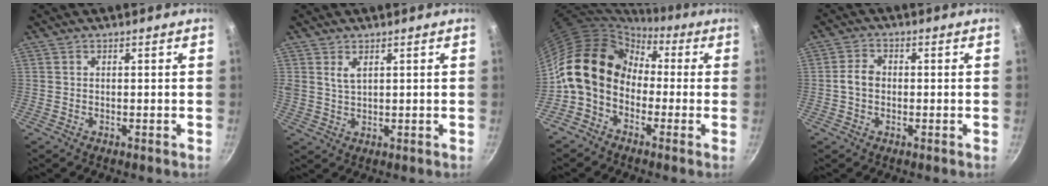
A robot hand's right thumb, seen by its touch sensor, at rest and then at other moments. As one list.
[{"total": 2.9, "force": [1.4, 1.6, 2.0], "torque": [-0.034, -0.008, 0.030]}, {"total": 14.5, "force": [-0.7, 11.3, 9.1], "torque": [-0.128, 0.042, -0.035]}, {"total": 3.9, "force": [-0.3, 3.0, 2.5], "torque": [-0.038, 0.016, -0.012]}]